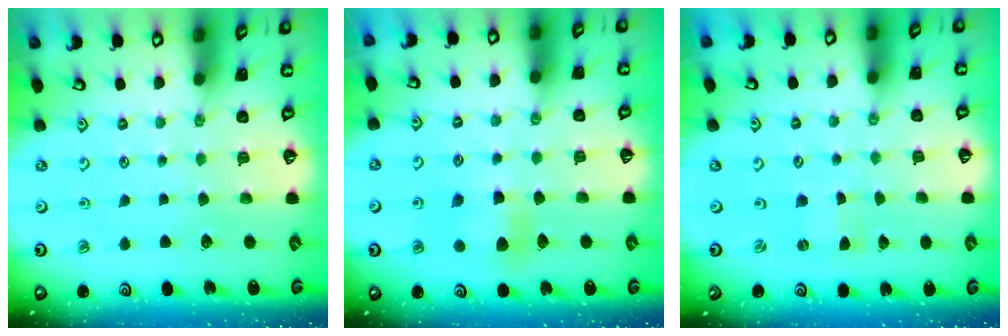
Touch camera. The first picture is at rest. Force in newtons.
{"total": 5.7, "press": 5.7, "slide": 0.6}
{"total": 0.0}